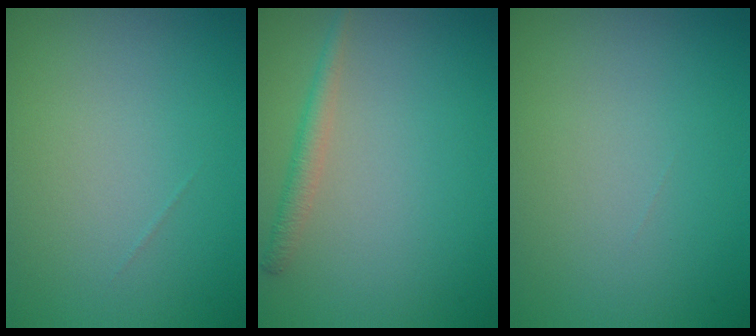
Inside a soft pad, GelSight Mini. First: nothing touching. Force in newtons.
{"total": 1.8, "press": 1.8, "slide": 0.1}
{"total": 0.0}